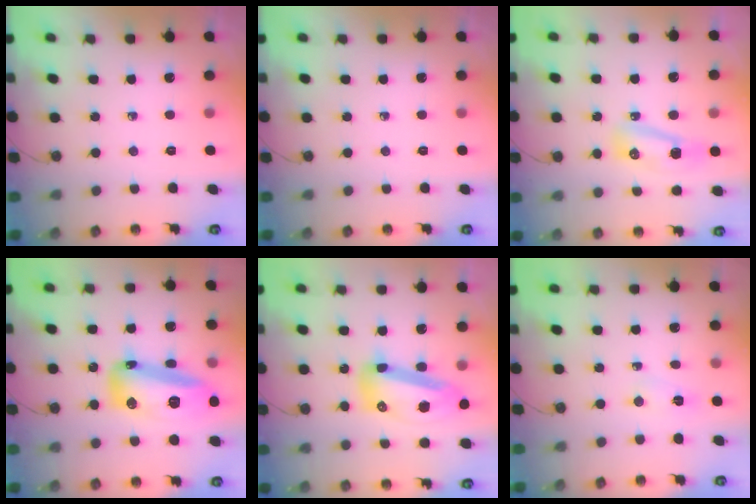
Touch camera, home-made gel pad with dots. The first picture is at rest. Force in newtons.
{"total": 0.0}
{"total": 11.2, "press": 9.1, "slide": 6.7}
{"total": 32.3, "press": 23.8, "slide": 21.9}
{"total": 16.9, "press": 16.8, "slide": 2.1}
{"total": 2.7, "press": 2.7, "slide": 0.4}